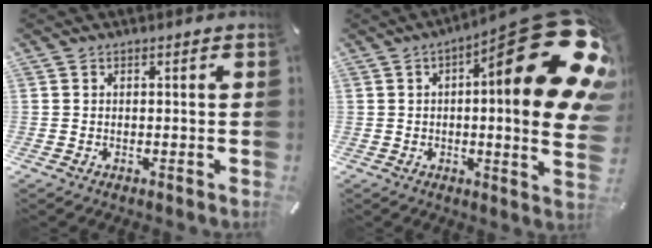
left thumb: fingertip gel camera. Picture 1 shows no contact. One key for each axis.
{"total": 30.1, "fx": 10.0, "fy": 7.8, "fz": 27.3, "tx": -0.350, "ty": -0.091, "tz": 0.173}